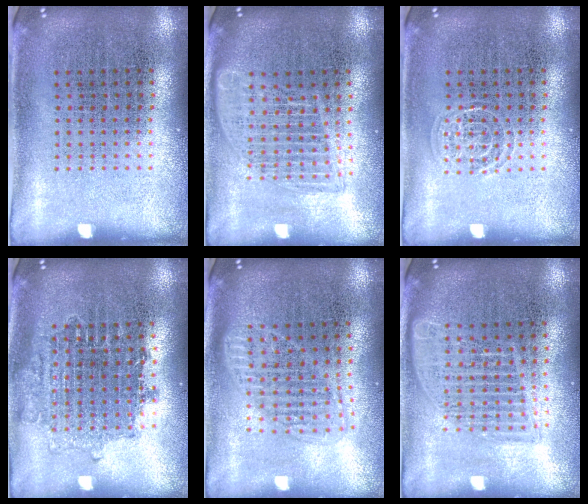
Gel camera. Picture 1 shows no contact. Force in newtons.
{"total": 1.6, "press": 1.5, "slide": 0.8}
{"total": 1.3, "press": 1.3, "slide": 0.2}
{"total": 1.6, "press": 1.3, "slide": 0.9}
{"total": 1.5, "press": 1.3, "slide": 0.8}
{"total": 1.6, "press": 1.4, "slide": 0.8}